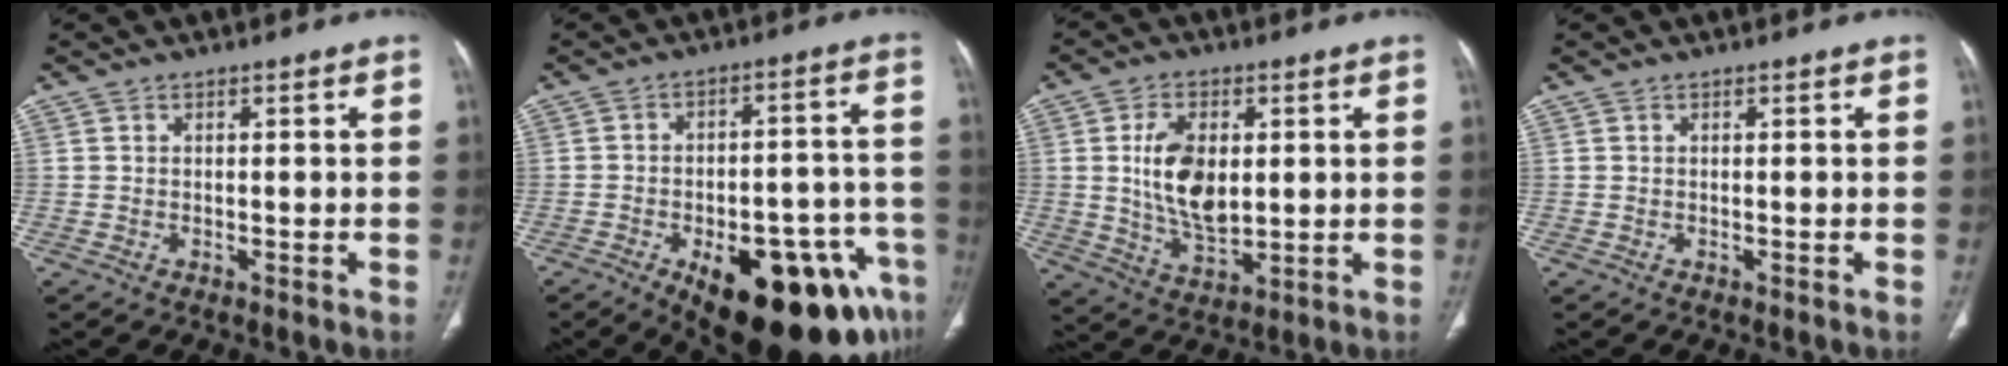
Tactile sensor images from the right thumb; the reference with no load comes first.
{"total": 25.1, "force": [-12.6, 10.8, 18.9], "torque": [-0.182, 0.061, -0.162]}
{"total": 11.5, "force": [1.6, 6.6, 9.3], "torque": [-0.159, -0.015, 0.039]}
{"total": 0.0}